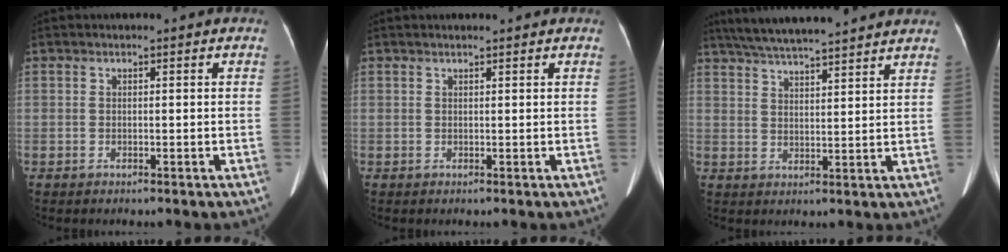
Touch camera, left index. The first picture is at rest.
{"total": 2.2, "force": [2.0, 0.1, 1.0], "torque": [-0.012, 0.020, 0.027]}
{"total": 15.5, "force": [13.8, 0.9, 7.0], "torque": [-0.124, 0.036, 0.202]}